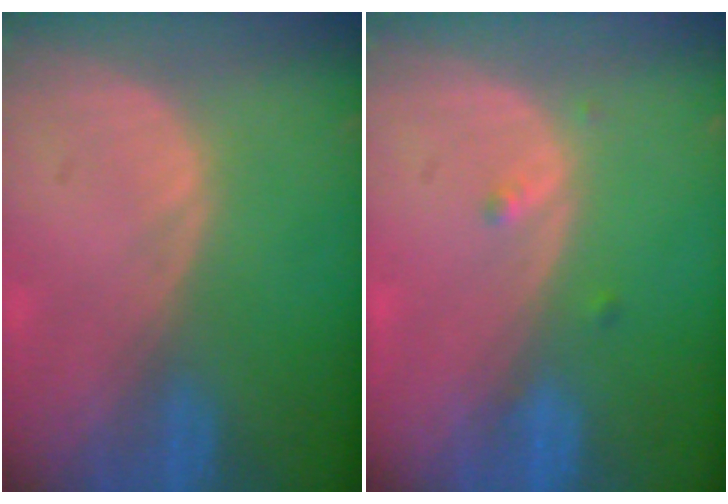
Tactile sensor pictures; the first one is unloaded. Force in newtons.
{"total": 1.3, "press": 1.1, "slide": 0.7}